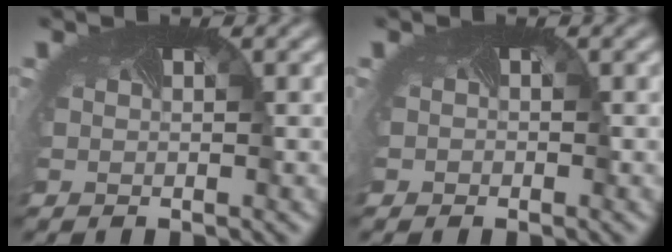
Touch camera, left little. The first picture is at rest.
{"total": 0.8, "force": [-0.2, 0.7, -0.1], "torque": [0.010, -0.004, -0.009]}